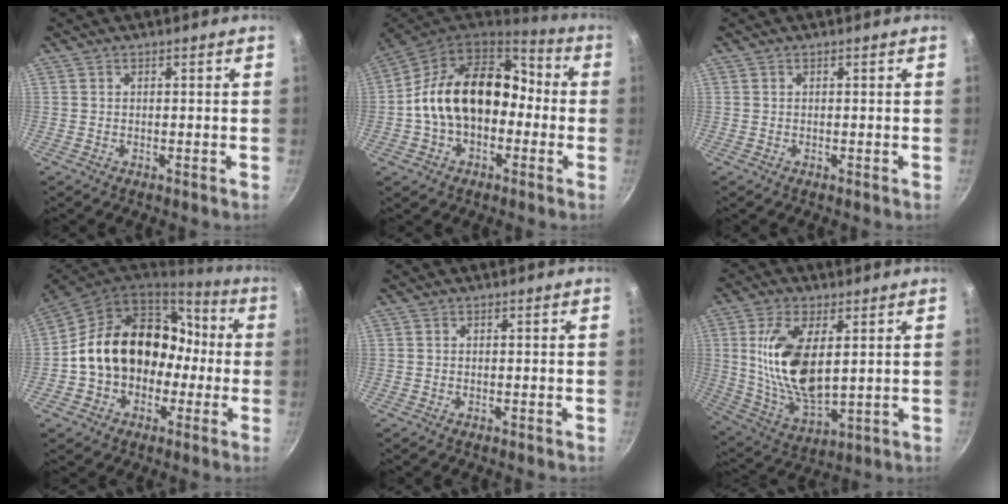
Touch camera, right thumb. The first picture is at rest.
{"total": 20.4, "force": [-1.5, 13.5, 15.2], "torque": [-0.233, 0.050, -0.032]}
{"total": 0.0}
{"total": 20.1, "force": [-2.3, 15.3, 12.8], "torque": [-0.188, 0.057, -0.039]}
{"total": 0.0}
{"total": 15.9, "force": [3.0, 7.5, 13.7], "torque": [-0.260, -0.021, 0.070]}